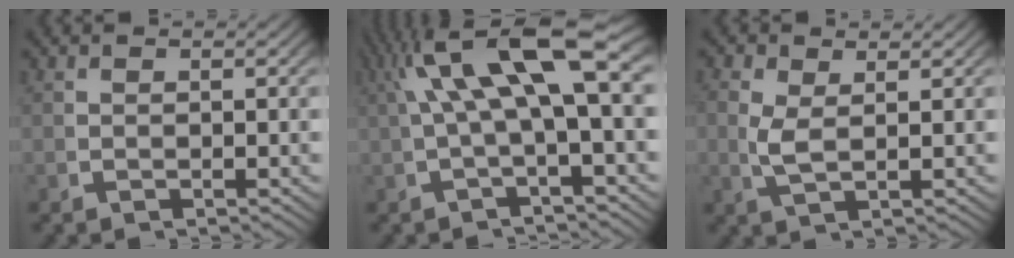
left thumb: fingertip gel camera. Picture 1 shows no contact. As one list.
[{"total": 7.6, "force": [1.9, 2.5, 7.0], "torque": [-0.120, 0.012, 0.030]}, {"total": 2.5, "force": [0.9, 1.3, 2.0], "torque": [-0.058, -0.016, 0.027]}]